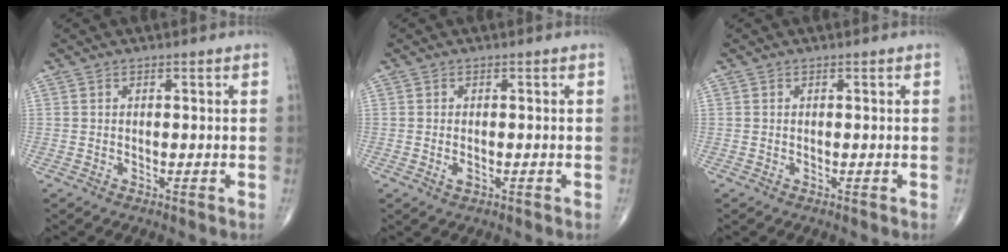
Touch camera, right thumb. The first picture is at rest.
{"total": 1.5, "force": [-0.4, 0.7, 1.2], "torque": [-0.021, -0.001, -0.007]}
{"total": 0.0}